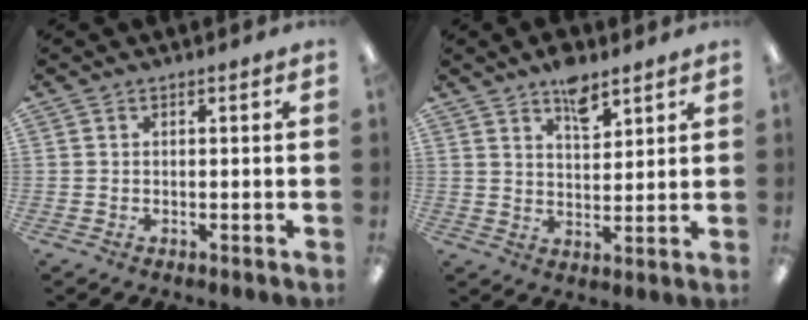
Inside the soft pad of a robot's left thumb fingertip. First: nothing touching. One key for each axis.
{"total": 7.1, "fx": 5.2, "fy": 3.2, "fz": 3.7, "tx": -0.046, "ty": -0.029, "tz": 0.089}